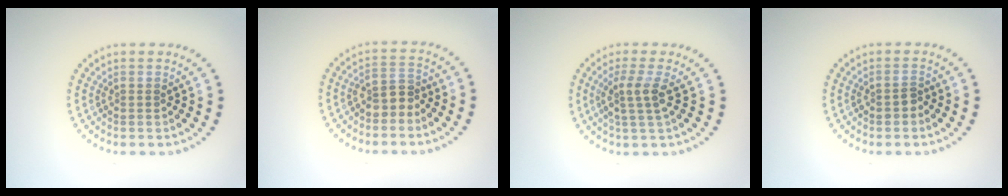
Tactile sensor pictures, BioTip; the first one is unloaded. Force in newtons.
{"total": 2.1, "press": 1.8, "slide": 1.0}
{"total": 2.5, "press": 2.0, "slide": 1.6}
{"total": 1.1, "press": 1.1, "slide": 0.4}